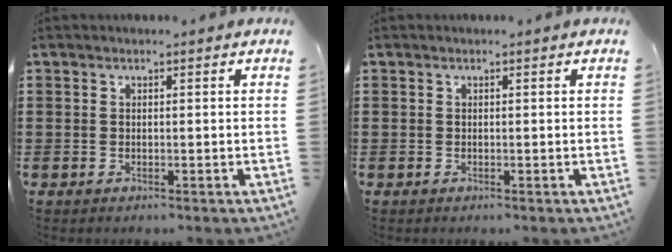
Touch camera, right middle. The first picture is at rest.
{"total": 0.0}